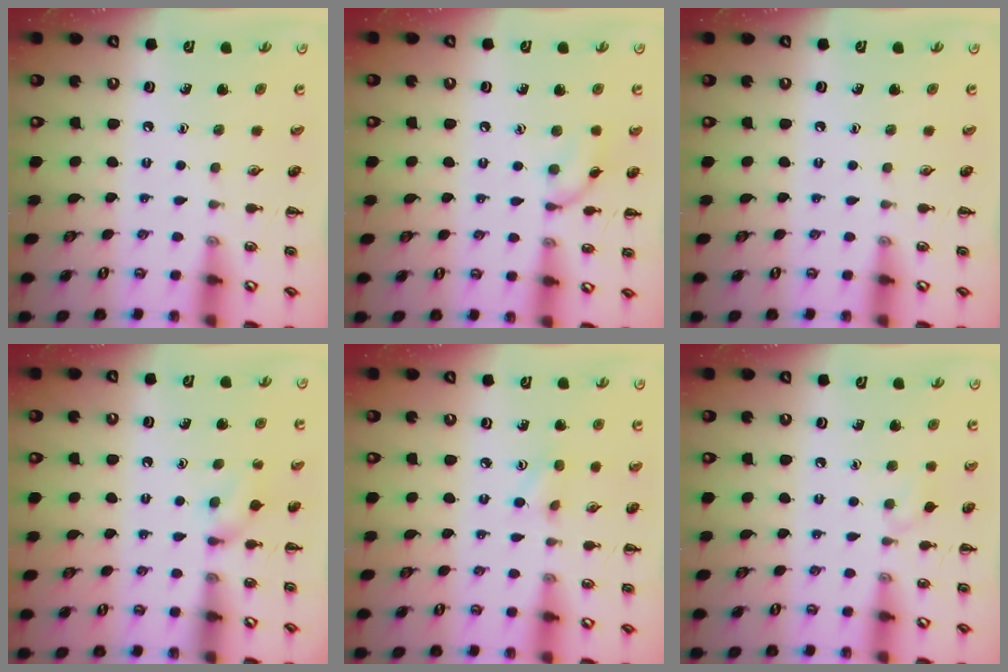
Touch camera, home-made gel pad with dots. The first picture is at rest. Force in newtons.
{"total": 7.5, "press": 7.5, "slide": 0.3}
{"total": 0.0}
{"total": 6.0, "press": 5.6, "slide": 1.9}
{"total": 3.2, "press": 3.1, "slide": 0.9}
{"total": 4.2, "press": 3.9, "slide": 1.5}